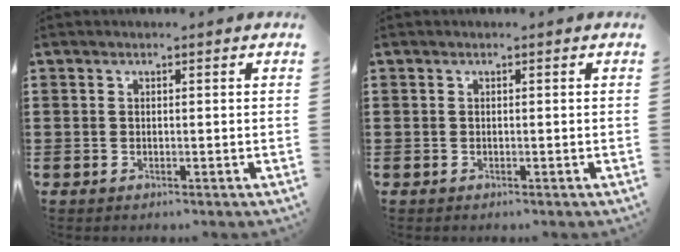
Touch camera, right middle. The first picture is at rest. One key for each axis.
{"total": 0.0}